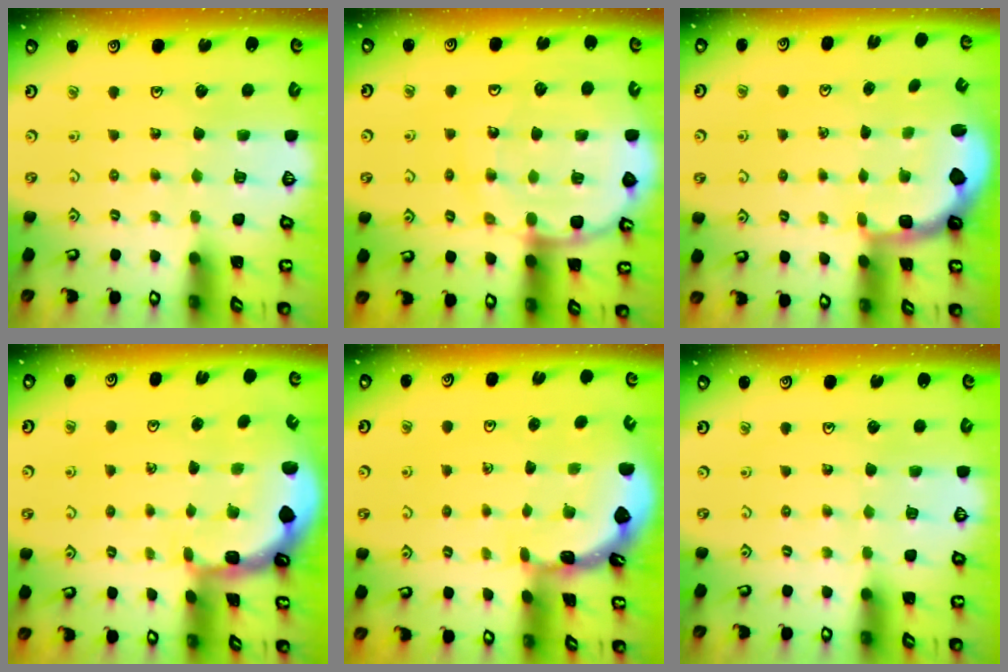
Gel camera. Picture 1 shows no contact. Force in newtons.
{"total": 12.1, "press": 12.0, "slide": 1.6}
{"total": 2.5, "press": 1.2, "slide": 2.2}
{"total": 1.6, "press": 1.4, "slide": 0.7}
{"total": 1.8, "press": 1.8, "slide": 0.2}
{"total": 0.0}